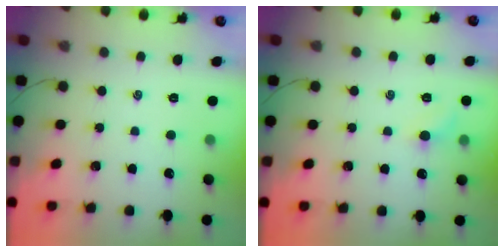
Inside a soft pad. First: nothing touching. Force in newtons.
{"total": 5.6, "press": 5.4, "slide": 1.5}